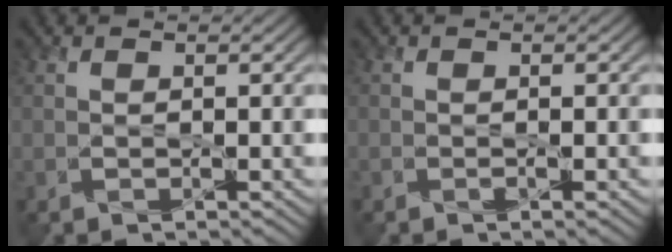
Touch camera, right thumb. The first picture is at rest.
{"total": 0.5, "force": [-0.4, 0.1, 0.4], "torque": [0.001, 0.000, -0.010]}